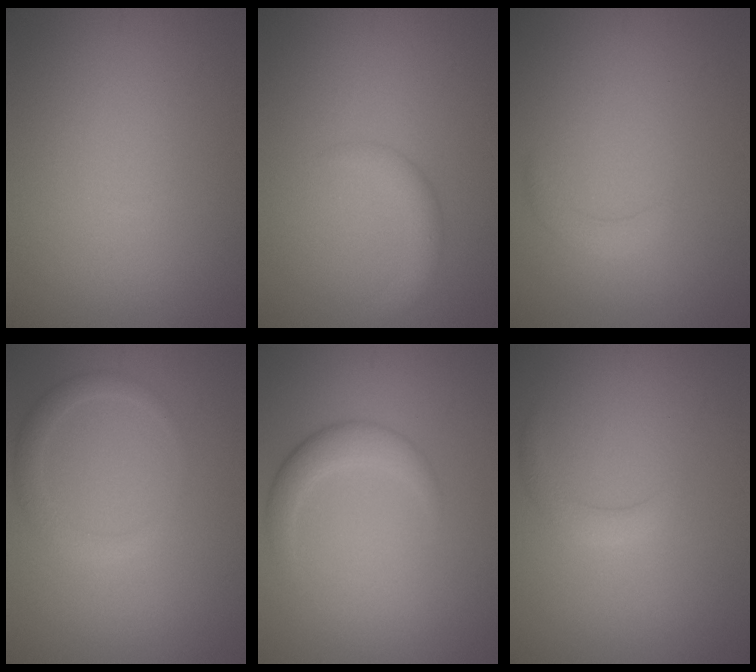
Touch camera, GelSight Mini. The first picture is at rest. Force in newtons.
{"total": 2.3, "press": 2.3, "slide": 0.2}
{"total": 1.3, "press": 1.3, "slide": 0.1}
{"total": 1.9, "press": 1.9, "slide": 0.1}
{"total": 2.4, "press": 2.4, "slide": 0.1}
{"total": 1.6, "press": 1.6, "slide": 0.1}